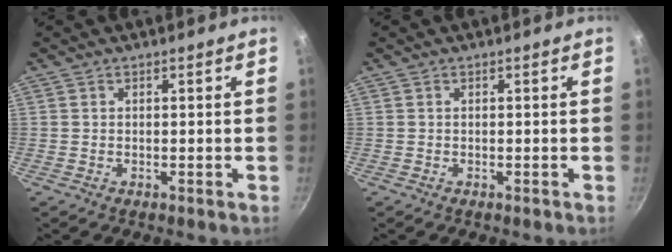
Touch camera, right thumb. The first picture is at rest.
{"total": 0.0}